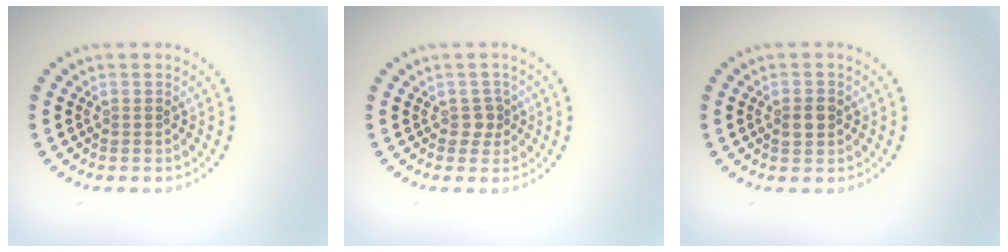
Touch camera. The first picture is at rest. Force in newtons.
{"total": 1.3, "press": 1.0, "slide": 0.8}
{"total": 2.1, "press": 2.1, "slide": 0.0}